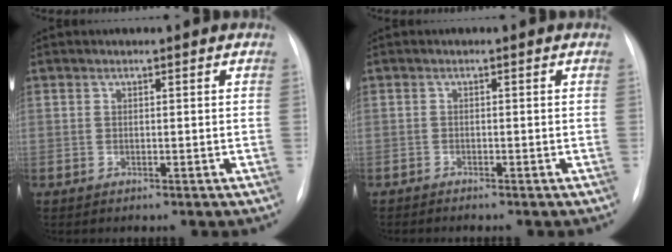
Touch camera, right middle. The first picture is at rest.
{"total": 1.1, "force": [-1.1, 0.1, 0.4], "torque": [-0.004, -0.001, -0.016]}